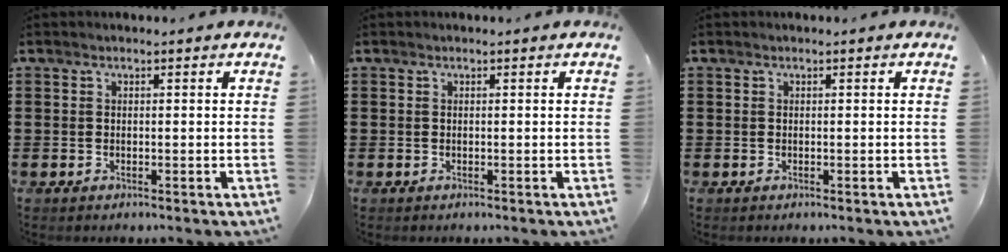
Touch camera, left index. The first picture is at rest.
{"total": 0.0}
{"total": 0.0}